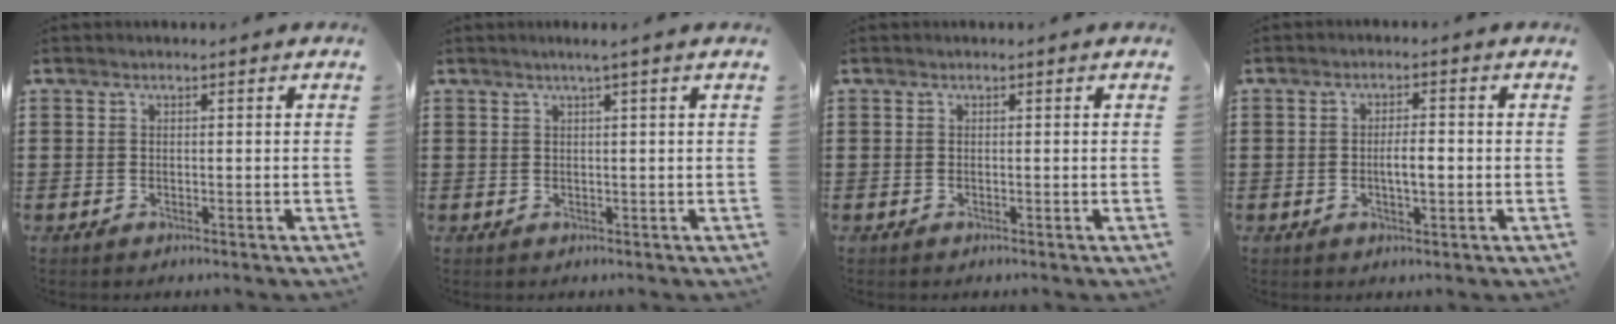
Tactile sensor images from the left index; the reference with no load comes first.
{"total": 1.5, "force": [0.8, -0.4, 1.2], "torque": [-0.022, -0.002, 0.014]}
{"total": 0.0}
{"total": 3.6, "force": [-0.4, 1.1, 3.3], "torque": [-0.051, 0.000, -0.011]}